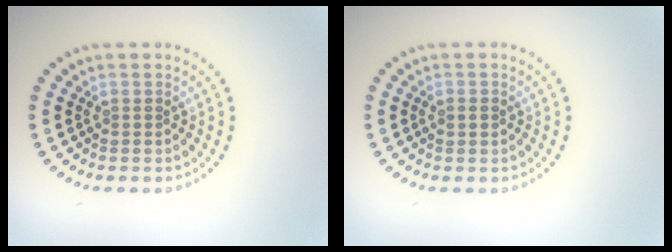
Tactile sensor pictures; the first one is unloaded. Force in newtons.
{"total": 1.1, "press": 1.1, "slide": 0.2}